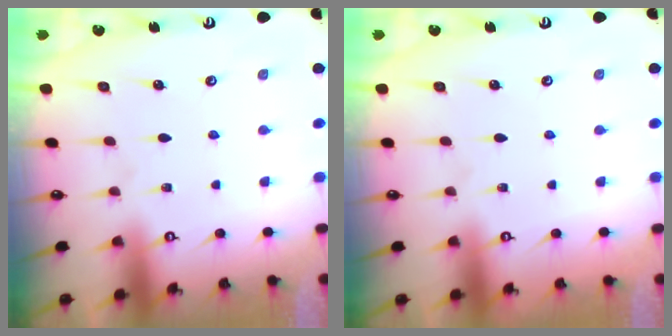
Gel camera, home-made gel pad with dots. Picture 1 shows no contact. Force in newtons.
{"total": 0.0}